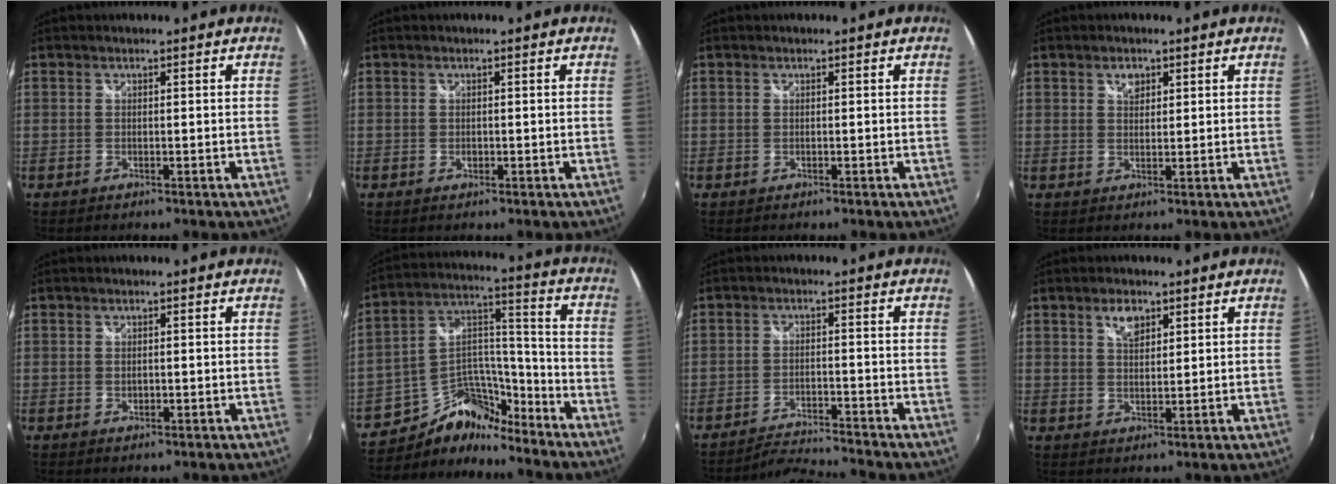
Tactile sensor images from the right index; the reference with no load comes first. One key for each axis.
{"total": 0.7, "fx": -0.2, "fy": 0.6, "fz": 0.3, "tx": -0.004, "ty": -0.002, "tz": -0.004}
{"total": 0.0}
{"total": 2.3, "fx": 1.2, "fy": 1.6, "fz": 1.2, "tx": -0.014, "ty": 0.005, "tz": 0.021}
{"total": 1.0, "fx": -0.1, "fy": 0.8, "fz": 0.6, "tx": -0.009, "ty": -0.002, "tz": -0.002}
{"total": 11.7, "fx": -9.5, "fy": 5.9, "fz": 3.2, "tx": -0.078, "ty": 0.062, "tz": -0.180}
{"total": 5.8, "fx": -5.6, "fy": -1.5, "fz": 0.4, "tx": -0.031, "ty": 0.004, "tz": -0.100}
{"total": 4.0, "fx": 2.3, "fy": 2.1, "fz": 2.5, "tx": -0.040, "ty": 0.005, "tz": 0.041}